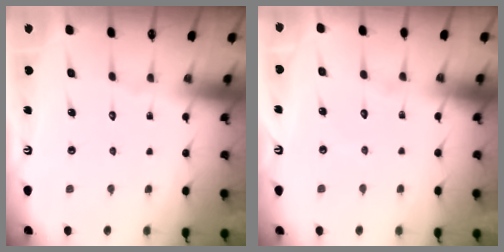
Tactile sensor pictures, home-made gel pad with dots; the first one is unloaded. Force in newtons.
{"total": 2.6, "press": 2.5, "slide": 0.2}